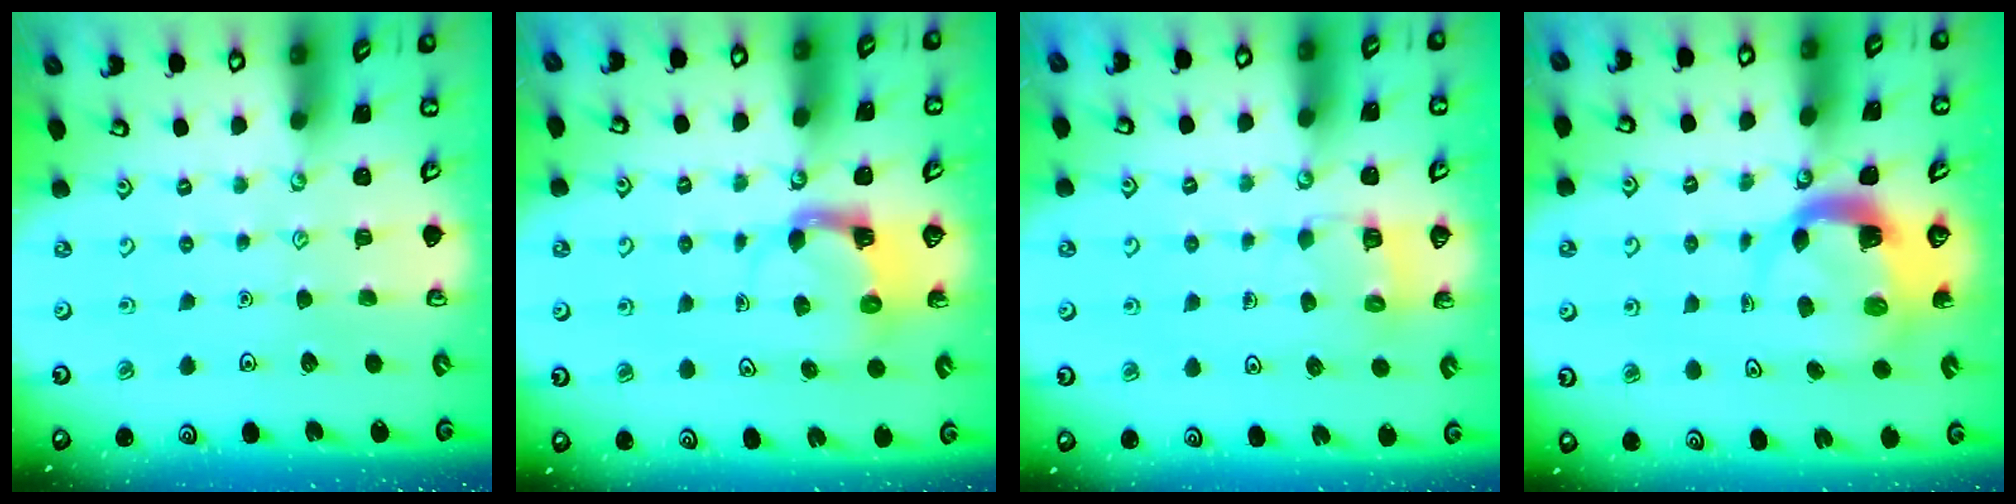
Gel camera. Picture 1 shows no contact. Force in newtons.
{"total": 3.9, "press": 3.8, "slide": 0.7}
{"total": 5.0, "press": 5.0, "slide": 0.3}
{"total": 4.8, "press": 4.8, "slide": 0.7}